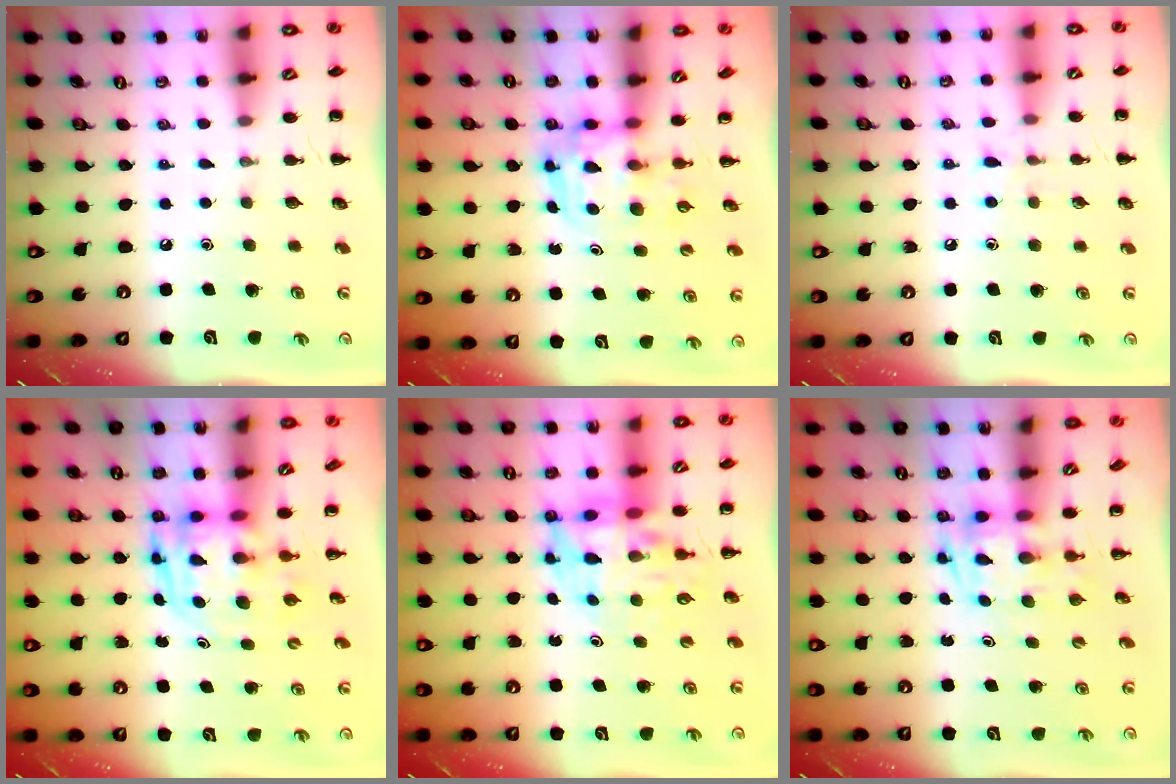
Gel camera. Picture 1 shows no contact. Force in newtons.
{"total": 3.4, "press": 3.4, "slide": 0.6}
{"total": 6.2, "press": 5.7, "slide": 2.4}
{"total": 3.3, "press": 3.3, "slide": 0.7}
{"total": 9.5, "press": 9.1, "slide": 2.8}
{"total": 2.8, "press": 2.7, "slide": 0.7}